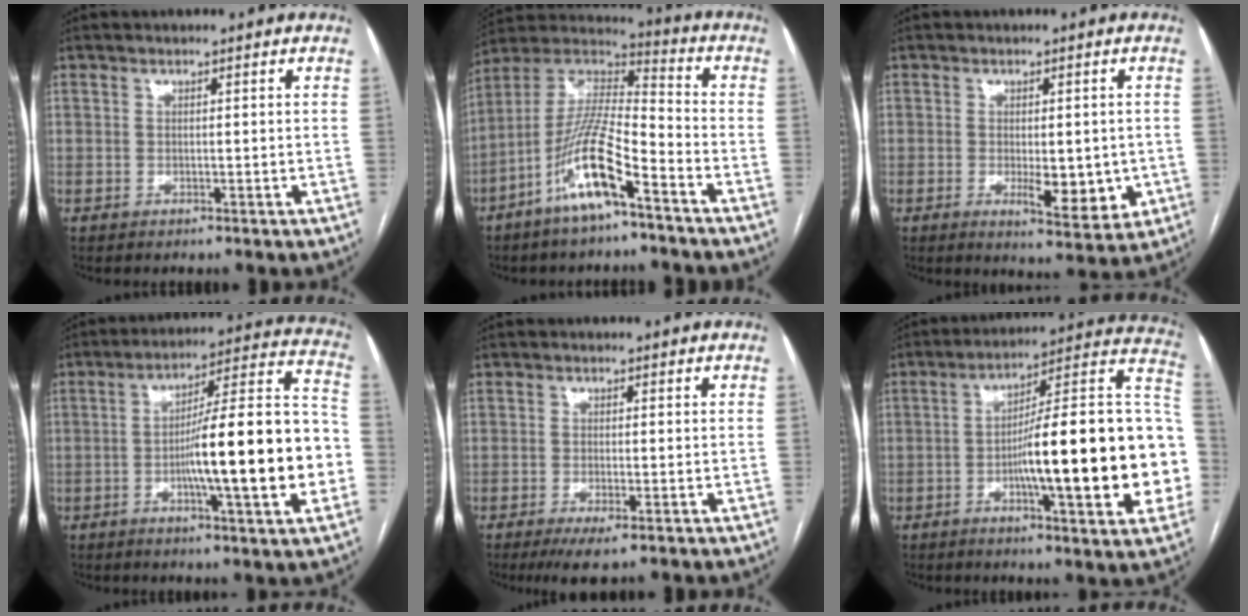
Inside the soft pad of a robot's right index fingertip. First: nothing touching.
{"total": 13.7, "force": [-7.4, 2.3, 11.3], "torque": [-0.224, -0.002, -0.141]}
{"total": 7.2, "force": [-1.5, 2.6, 6.6], "torque": [-0.086, -0.011, -0.011]}
{"total": 19.4, "force": [-3.9, 1.6, 18.9], "torque": [-0.266, 0.020, -0.058]}
{"total": 3.8, "force": [-2.1, 0.7, 3.0], "torque": [-0.048, -0.009, -0.033]}
{"total": 25.0, "force": [-3.9, 3.6, 24.4], "torque": [-0.276, 0.029, -0.056]}